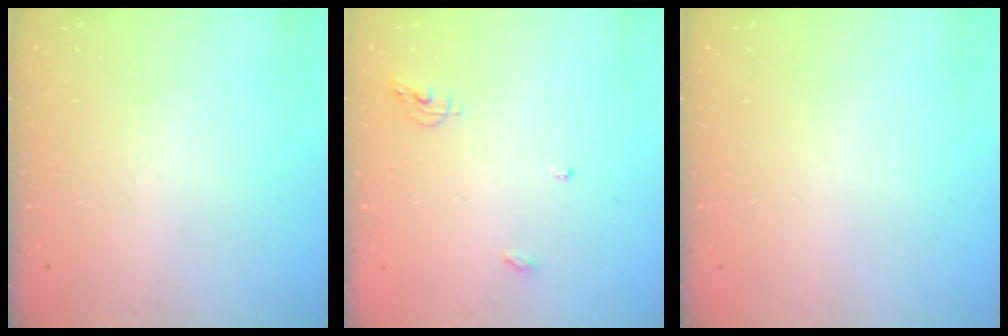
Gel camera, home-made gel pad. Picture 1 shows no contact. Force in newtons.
{"total": 5.4, "press": 5.4, "slide": 0.4}
{"total": 0.0}